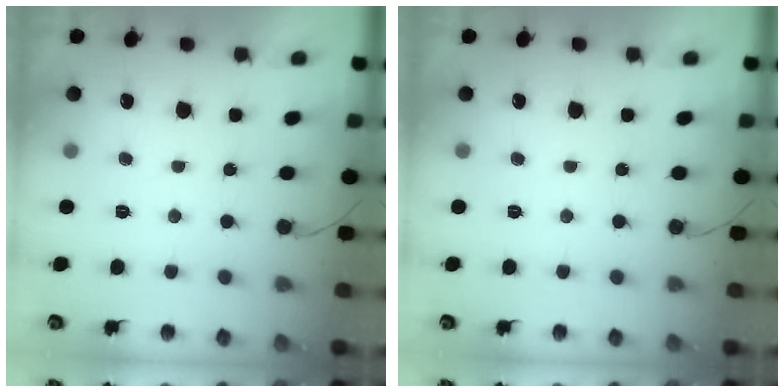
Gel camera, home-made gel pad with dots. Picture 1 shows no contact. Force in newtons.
{"total": 0.0}